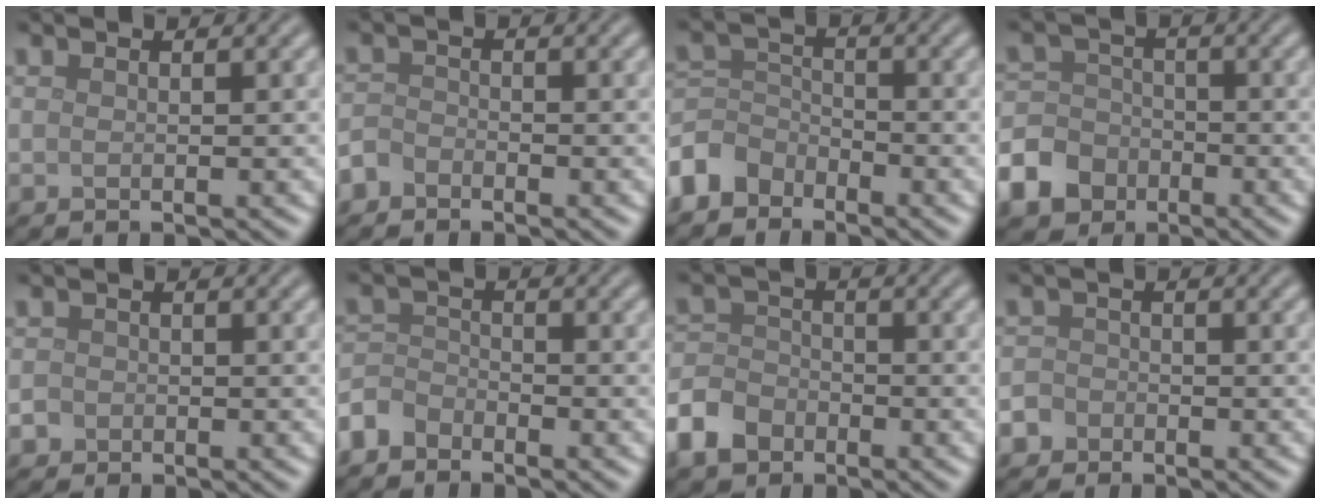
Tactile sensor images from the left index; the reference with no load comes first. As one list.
[{"total": 1.7, "force": [-1.3, 1.1, 0.2], "torque": [0.000, 0.005, -0.032]}, {"total": 3.8, "force": [-2.7, 2.5, 0.7], "torque": [-0.016, 0.005, -0.067]}, {"total": 7.3, "force": [-3.9, 5.7, 2.2], "torque": [-0.045, -0.016, -0.095]}, {"total": 1.3, "force": [-0.6, 1.1, 0.3], "torque": [-0.002, 0.001, -0.008]}, {"total": 2.6, "force": [-2.1, 1.5, 0.5], "torque": [-0.010, 0.006, -0.054]}, {"total": 5.0, "force": [-3.0, 3.5, 1.9], "torque": [-0.047, -0.001, -0.072]}, {"total": 2.9, "force": [-1.6, 2.4, 0.5], "torque": [0.007, -0.002, -0.036]}]